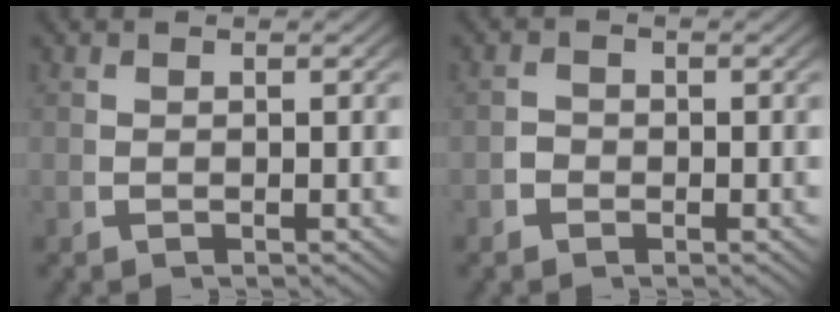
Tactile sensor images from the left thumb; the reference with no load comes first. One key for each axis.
{"total": 0.9, "fx": -0.6, "fy": 0.7, "fz": 0.1, "tx": -0.001, "ty": -0.005, "tz": -0.014}